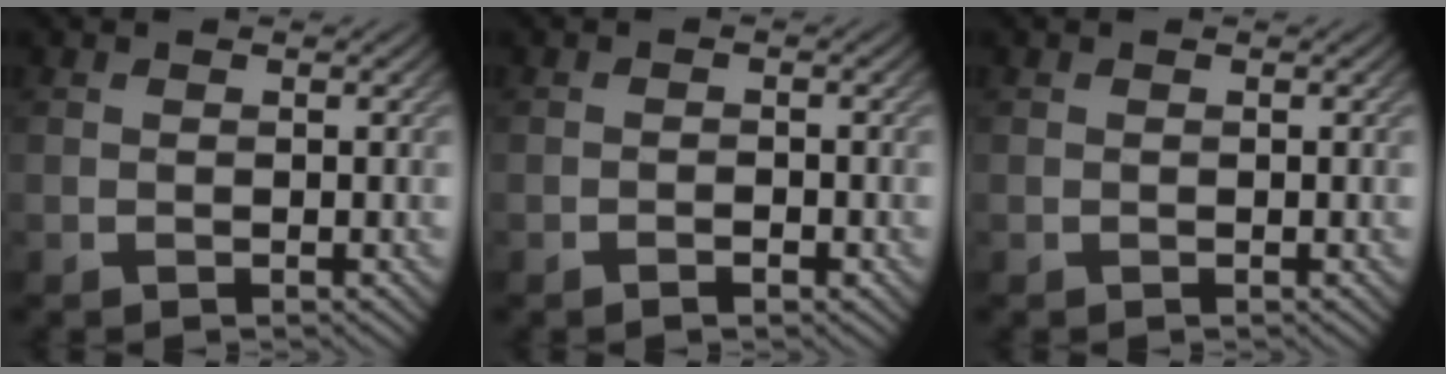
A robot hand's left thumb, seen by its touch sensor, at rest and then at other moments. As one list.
[{"total": 1.3, "force": [-0.9, 0.4, 0.9], "torque": [-0.013, 0.000, -0.015]}, {"total": 0.0}]